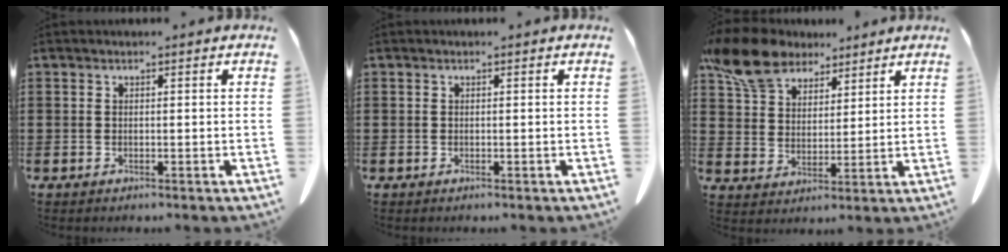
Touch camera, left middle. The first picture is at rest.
{"total": 0.0}
{"total": 10.9, "force": [8.7, 5.1, 4.2], "torque": [-0.111, -0.021, 0.168]}